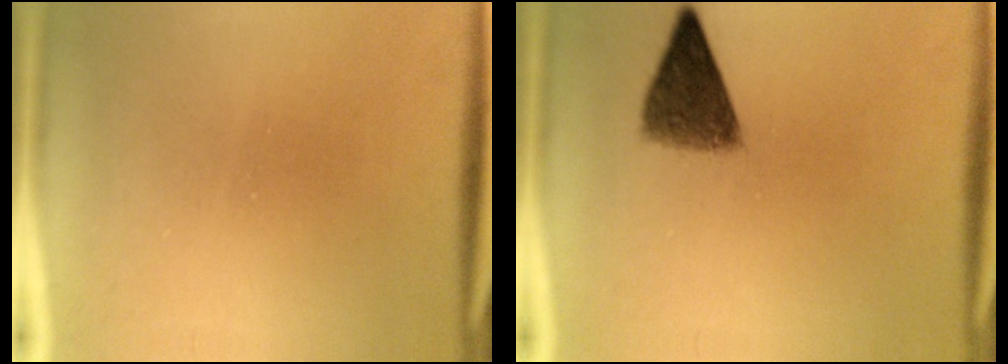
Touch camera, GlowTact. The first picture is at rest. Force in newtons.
{"total": 6.3}